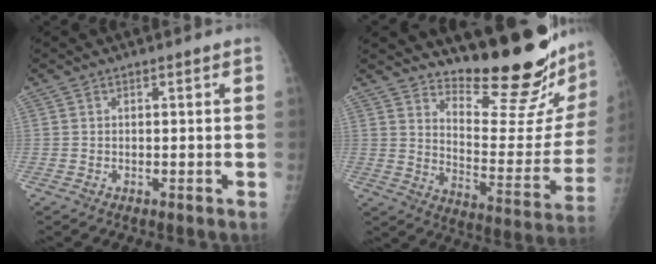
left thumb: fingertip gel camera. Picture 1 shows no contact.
{"total": 20.6, "force": [18.6, 2.4, 8.5], "torque": [-0.087, -0.188, 0.258]}